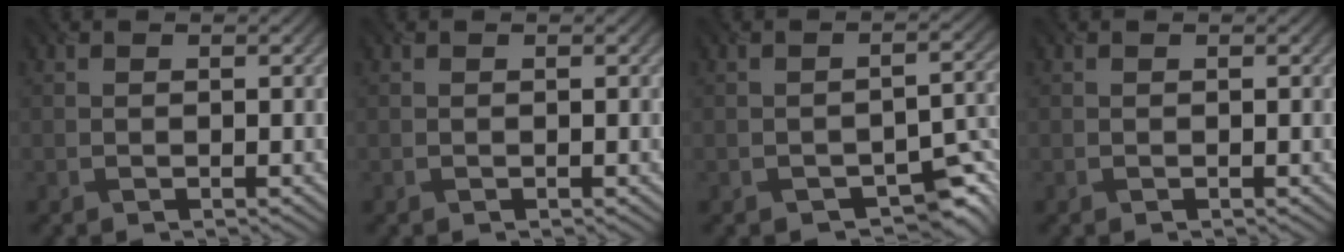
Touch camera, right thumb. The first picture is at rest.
{"total": 0.0}
{"total": 5.2, "force": [-3.6, 2.6, 2.7], "torque": [-0.031, -0.013, -0.050]}
{"total": 0.0}